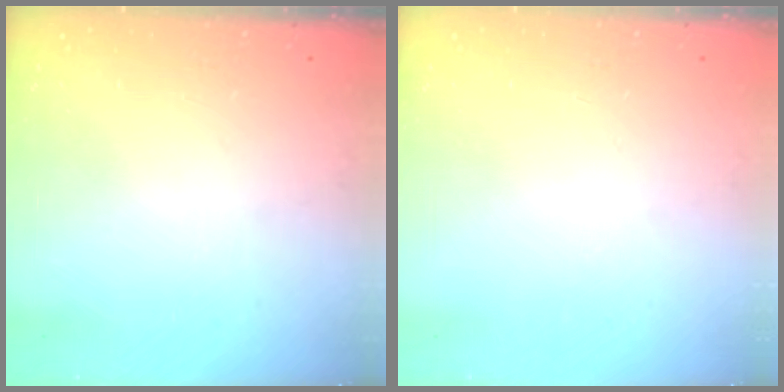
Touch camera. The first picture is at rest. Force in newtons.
{"total": 0.0}